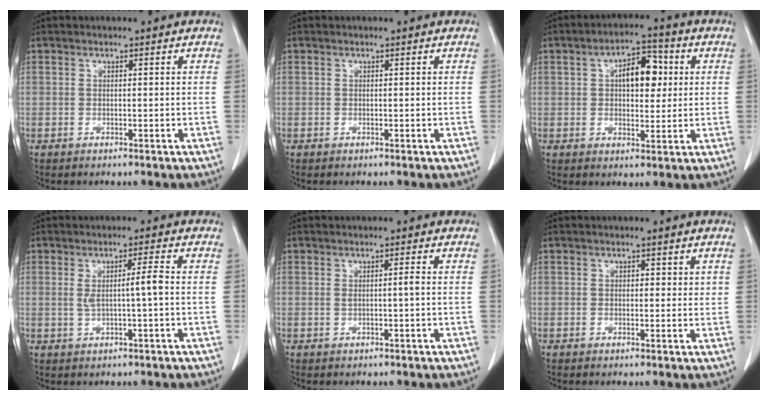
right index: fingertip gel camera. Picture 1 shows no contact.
{"total": 0.0}
{"total": 7.7, "force": [1.7, 3.8, 6.5], "torque": [-0.101, 0.020, 0.026]}
{"total": 3.6, "force": [0.1, -0.3, 3.6], "torque": [-0.066, 0.001, 0.006]}
{"total": 1.3, "force": [0.0, -0.1, 1.3], "torque": [-0.025, 0.000, 0.003]}
{"total": 1.6, "force": [0.6, 1.1, 1.0], "torque": [-0.005, 0.000, 0.006]}